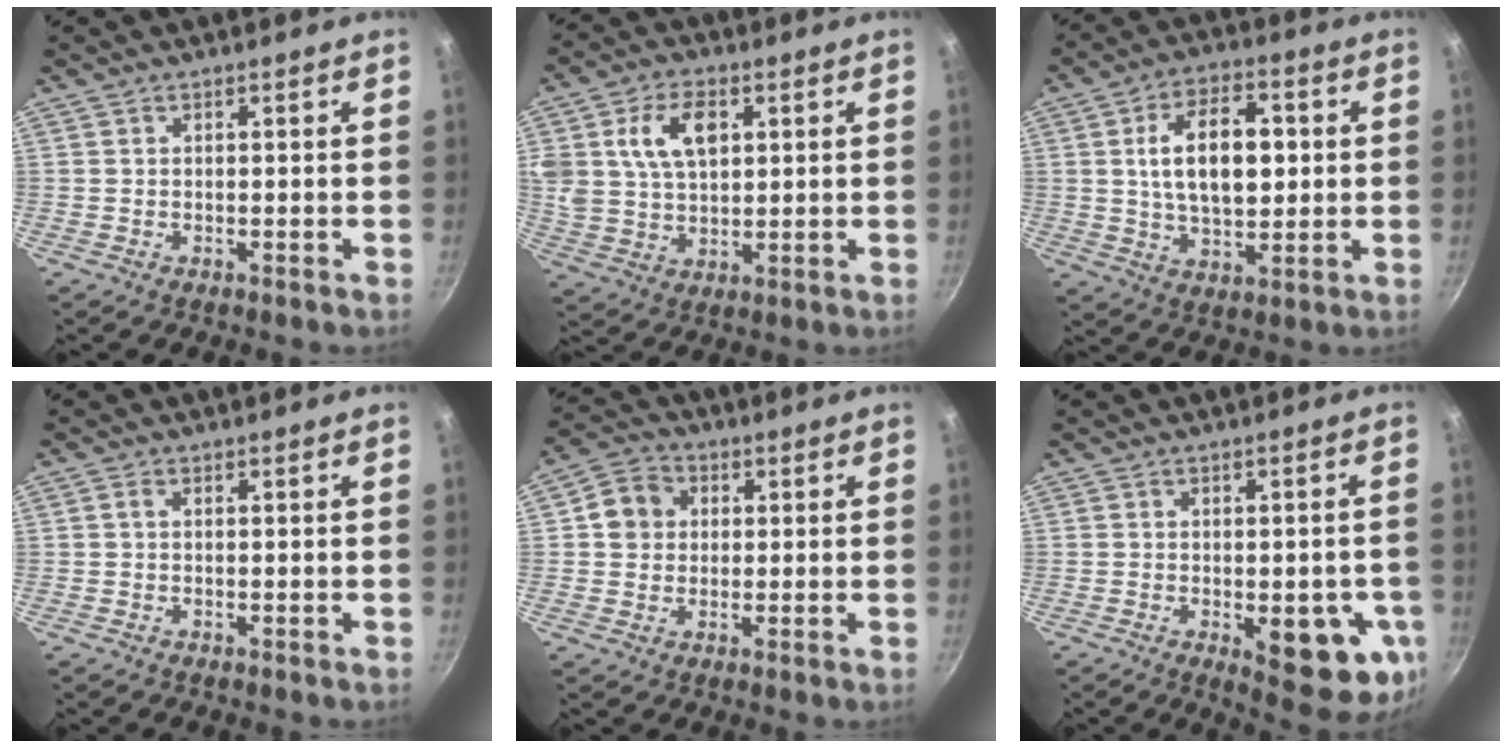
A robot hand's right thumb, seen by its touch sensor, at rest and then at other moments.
{"total": 11.9, "force": [3.8, 7.4, 8.5], "torque": [-0.146, -0.003, 0.076]}
{"total": 14.2, "force": [2.0, 7.9, 11.6], "torque": [-0.172, 0.003, 0.034]}
{"total": 0.6, "force": [0.1, 0.4, 0.4], "torque": [-0.007, 0.001, -0.002]}
{"total": 6.9, "force": [1.1, 6.1, 3.1], "torque": [-0.040, 0.011, 0.009]}
{"total": 13.1, "force": [-4.3, 5.2, 11.2], "torque": [-0.120, 0.002, -0.038]}